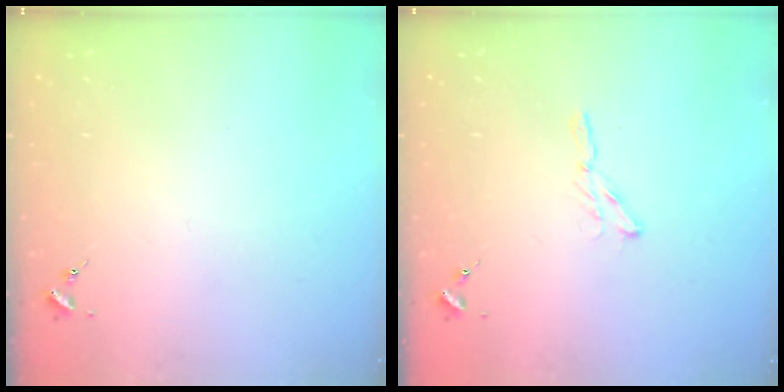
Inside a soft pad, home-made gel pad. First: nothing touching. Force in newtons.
{"total": 2.9, "press": 2.9, "slide": 0.3}